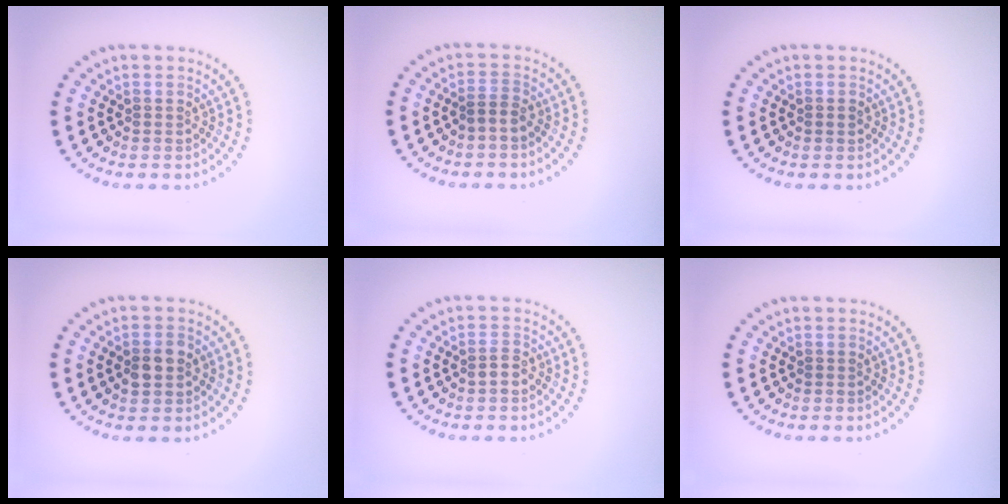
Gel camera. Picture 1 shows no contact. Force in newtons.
{"total": 1.1, "press": 0.9, "slide": 0.6}
{"total": 0.7, "press": 0.7, "slide": 0.0}
{"total": 2.6, "press": 2.6, "slide": 0.1}
{"total": 1.3, "press": 1.3, "slide": 0.3}
{"total": 0.0}